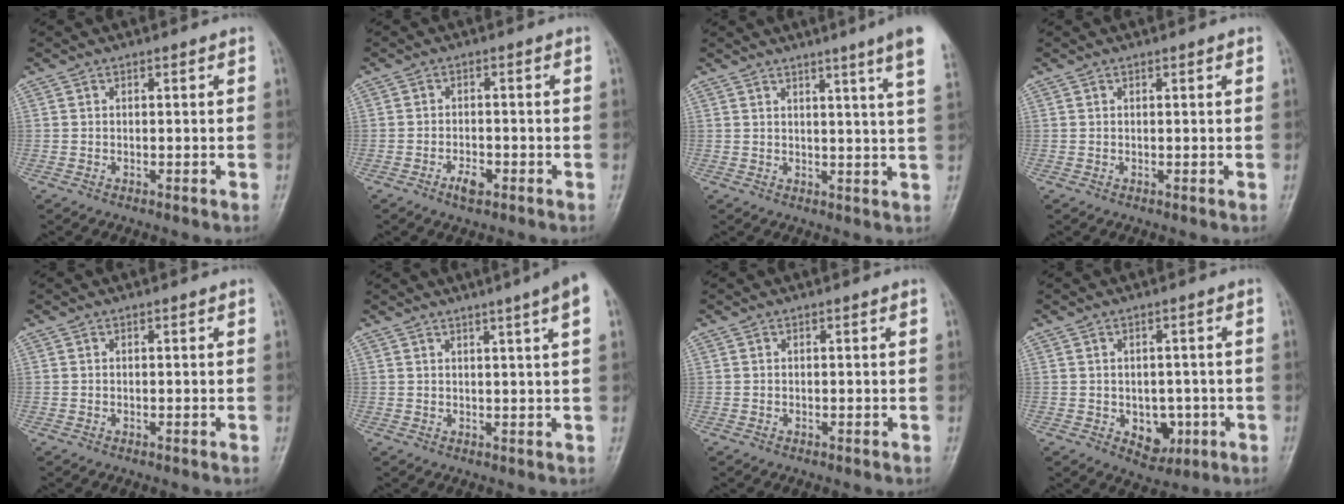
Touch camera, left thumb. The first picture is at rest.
{"total": 3.1, "force": [-1.8, 1.4, 2.1], "torque": [-0.035, 0.009, -0.030]}
{"total": 9.5, "force": [6.3, -0.8, 7.1], "torque": [-0.088, -0.022, 0.062]}
{"total": 0.6, "force": [0.3, 0.0, 0.5], "torque": [-0.009, 0.001, 0.002]}
{"total": 0.0}
{"total": 6.5, "force": [3.5, -0.5, 5.4], "torque": [-0.073, 0.001, 0.041]}
{"total": 0.0}
{"total": 6.0, "force": [-1.6, 4.4, 3.8], "torque": [-0.020, 0.006, -0.009]}